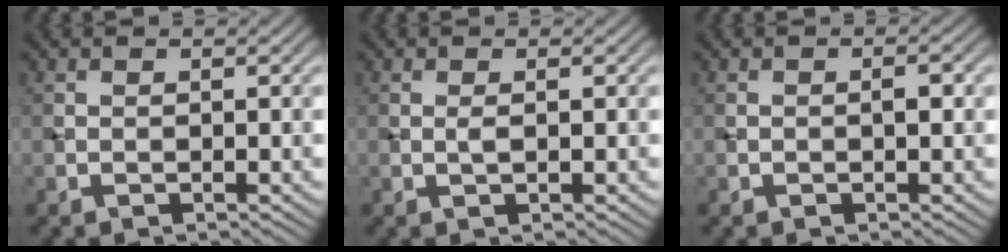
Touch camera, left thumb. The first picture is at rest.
{"total": 0.9, "force": [0.1, 0.2, 0.9], "torque": [-0.020, 0.000, 0.001]}
{"total": 1.2, "force": [-0.1, 0.5, 1.1], "torque": [-0.015, 0.004, -0.004]}